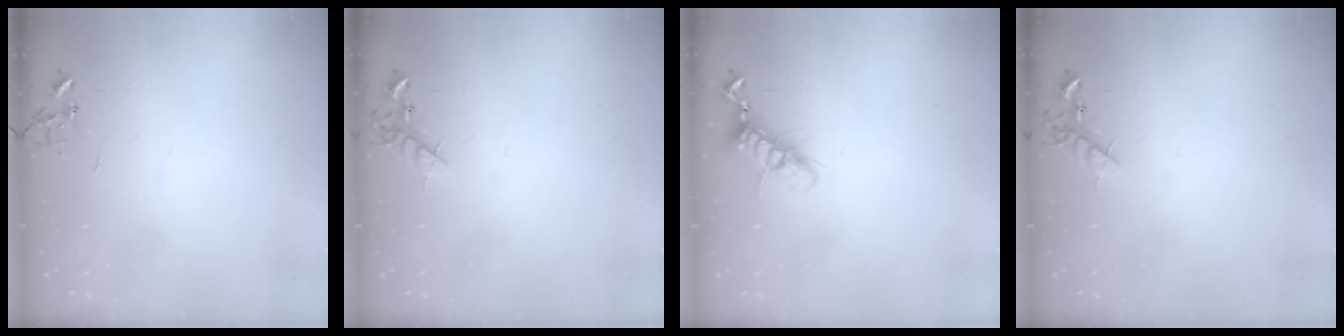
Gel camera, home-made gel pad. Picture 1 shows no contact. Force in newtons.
{"total": 6.3, "press": 6.2, "slide": 0.9}
{"total": 11.1, "press": 11.1, "slide": 0.7}
{"total": 6.3, "press": 6.2, "slide": 0.9}